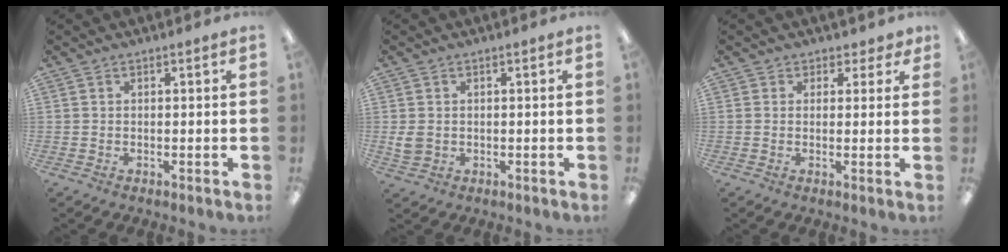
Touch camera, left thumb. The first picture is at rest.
{"total": 3.3, "force": [0.5, 2.5, 2.0], "torque": [-0.045, 0.003, 0.008]}
{"total": 2.4, "force": [1.1, 2.2, 0.3], "torque": [0.008, 0.000, 0.020]}